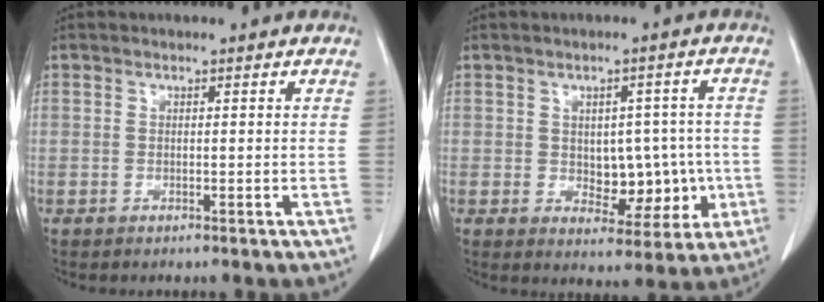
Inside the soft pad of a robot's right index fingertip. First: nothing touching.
{"total": 6.8, "force": [-0.4, 4.2, 5.3], "torque": [-0.058, 0.009, 0.007]}